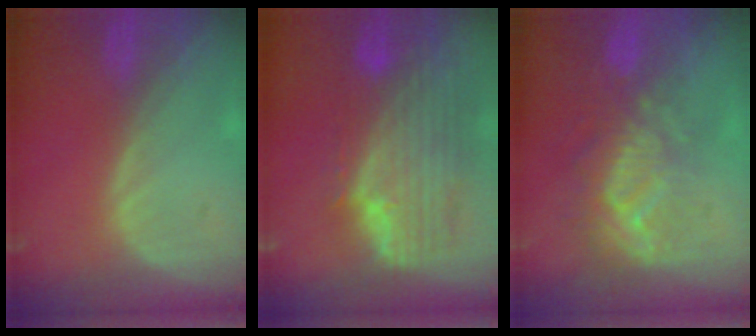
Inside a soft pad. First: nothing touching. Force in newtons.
{"total": 11.5, "press": 9.8, "slide": 6.0}
{"total": 9.4, "press": 8.5, "slide": 4.1}